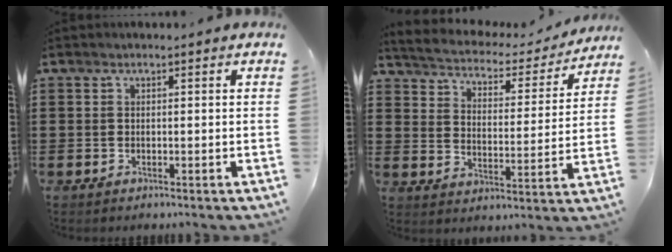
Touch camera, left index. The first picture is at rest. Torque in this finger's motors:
{"motor_torque": [2.14, 0.00, 0.02, 0.02]}